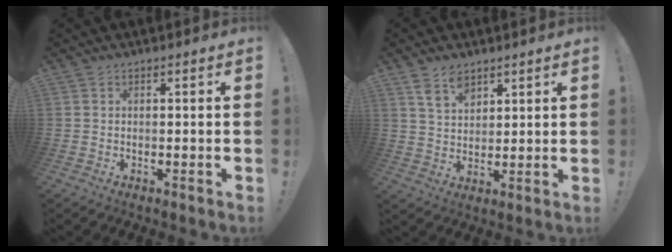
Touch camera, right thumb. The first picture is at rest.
{"total": 7.3, "force": [4.9, 4.2, 3.5], "torque": [-0.058, -0.024, 0.093]}